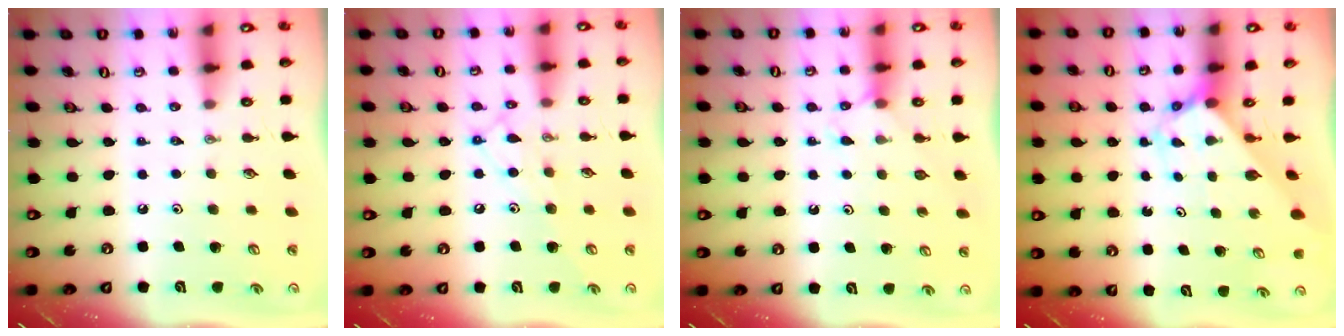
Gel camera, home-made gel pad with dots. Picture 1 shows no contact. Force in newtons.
{"total": 11.3, "press": 11.3, "slide": 0.8}
{"total": 4.5, "press": 4.4, "slide": 0.6}
{"total": 2.7, "press": 2.7, "slide": 0.2}